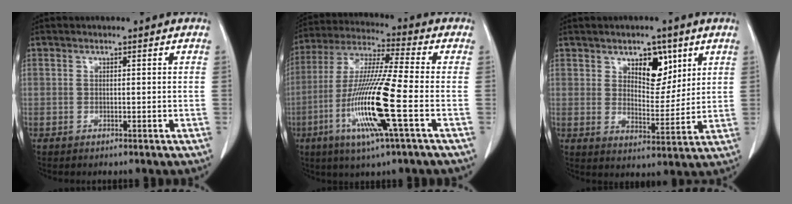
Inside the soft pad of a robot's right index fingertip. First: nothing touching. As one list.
[{"total": 15.6, "force": [-4.7, -0.3, 14.9], "torque": [-0.309, -0.018, -0.094]}, {"total": 7.3, "force": [3.9, 3.7, 5.0], "torque": [-0.073, 0.000, 0.065]}]